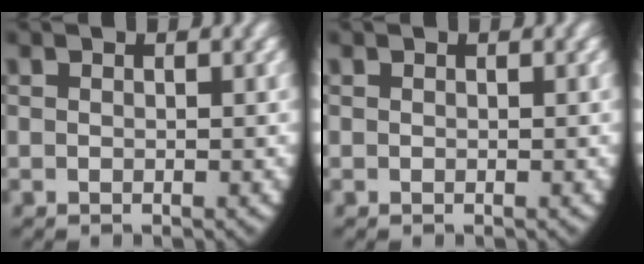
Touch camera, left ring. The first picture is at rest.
{"total": 0.0}